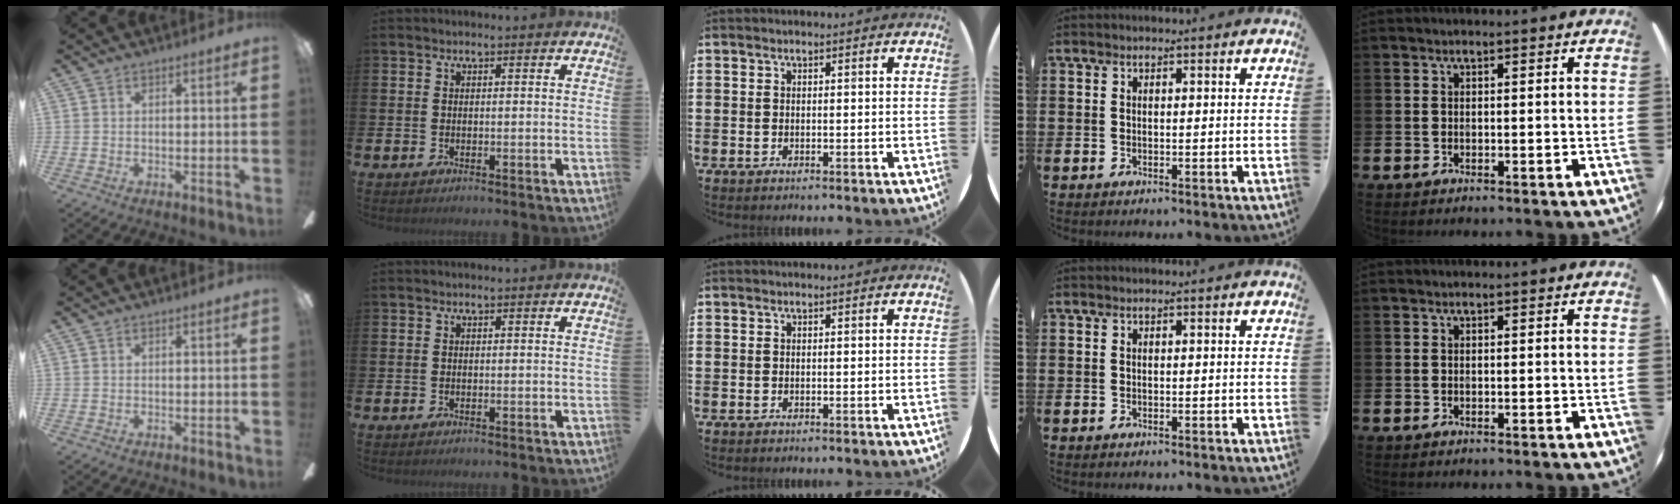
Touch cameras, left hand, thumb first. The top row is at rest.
{}